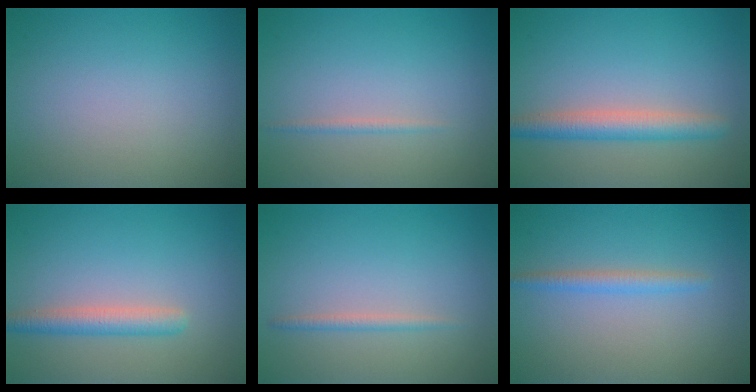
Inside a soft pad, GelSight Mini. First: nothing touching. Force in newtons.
{"total": 0.8, "press": 0.7, "slide": 0.1}
{"total": 3.4, "press": 3.4, "slide": 0.1}
{"total": 2.6, "press": 2.6, "slide": 0.1}
{"total": 1.1, "press": 1.1, "slide": 0.0}
{"total": 1.6, "press": 1.6, "slide": 0.0}